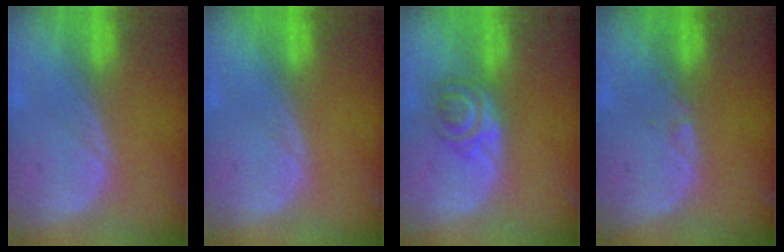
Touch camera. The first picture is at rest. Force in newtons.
{"total": 0.0}
{"total": 5.9, "press": 4.8, "slide": 3.4}
{"total": 0.6, "press": 0.6, "slide": 0.2}